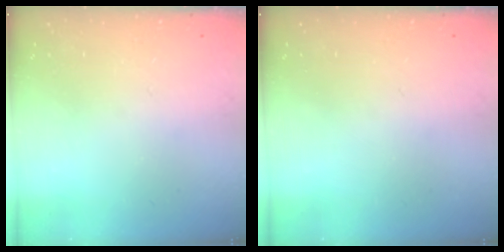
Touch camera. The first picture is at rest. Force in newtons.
{"total": 0.0}